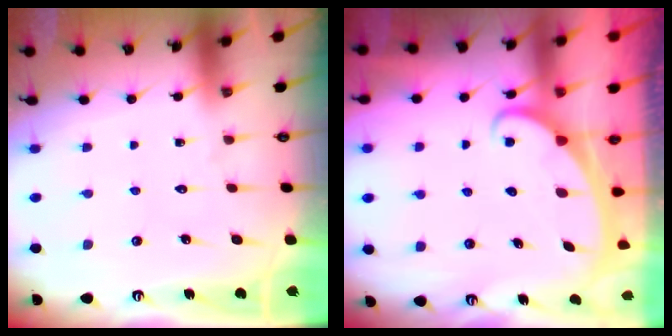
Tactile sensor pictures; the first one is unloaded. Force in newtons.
{"total": 1.9, "press": 1.9, "slide": 0.1}